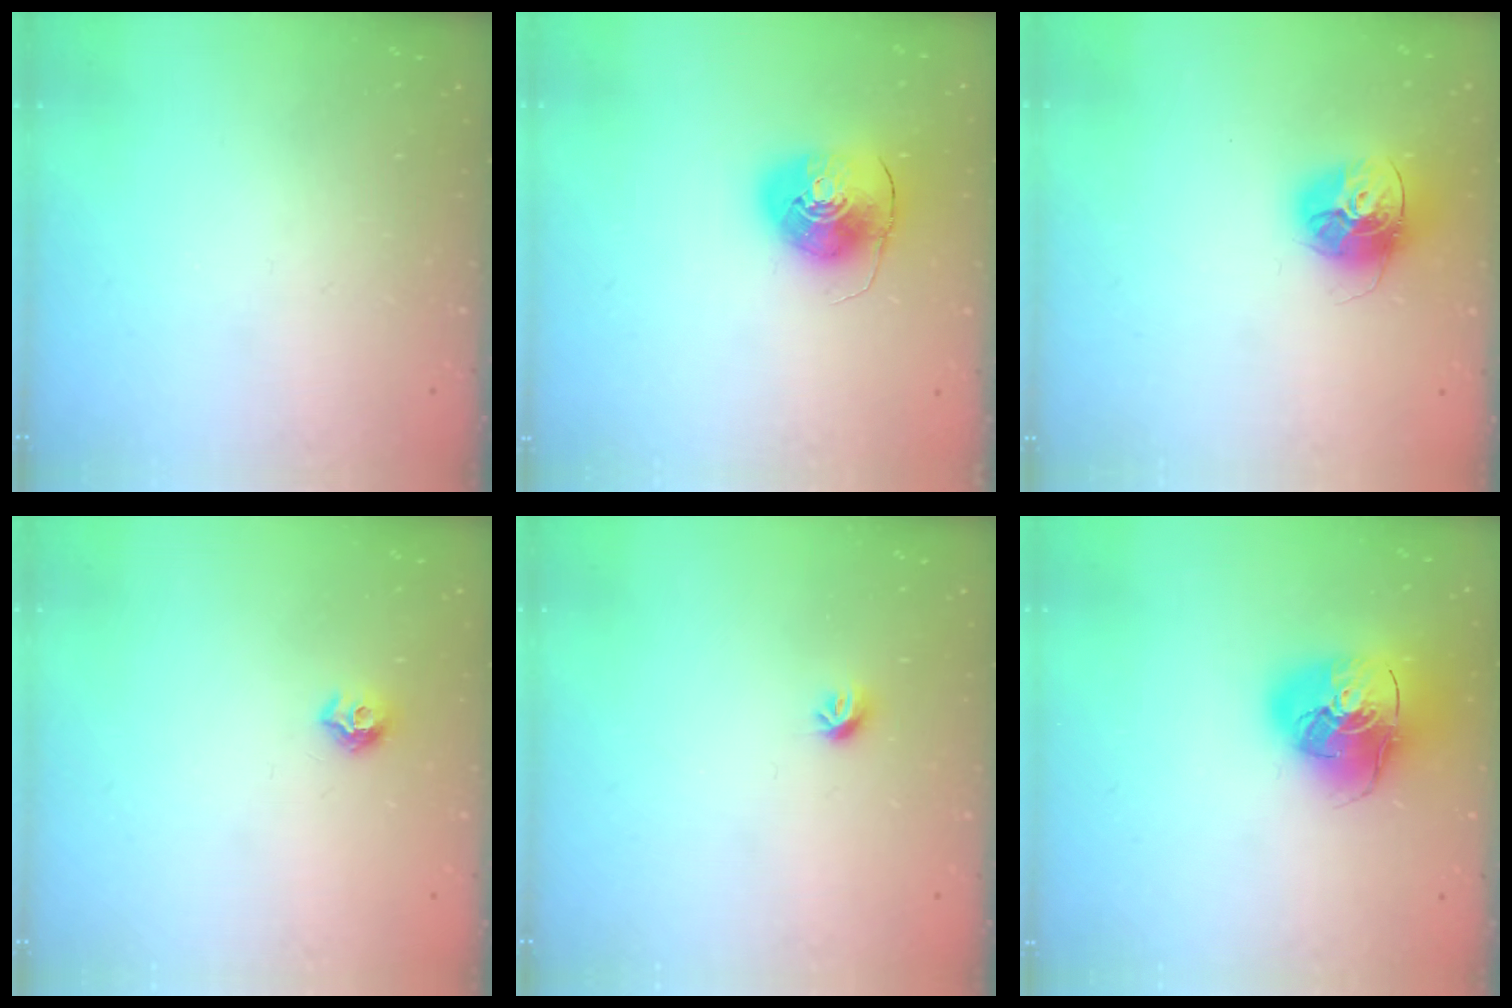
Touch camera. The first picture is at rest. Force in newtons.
{"total": 8.9, "press": 8.7, "slide": 1.5}
{"total": 14.5, "press": 14.4, "slide": 1.5}
{"total": 7.2, "press": 7.2, "slide": 0.7}
{"total": 5.7, "press": 5.6, "slide": 0.8}
{"total": 17.4, "press": 17.2, "slide": 2.7}